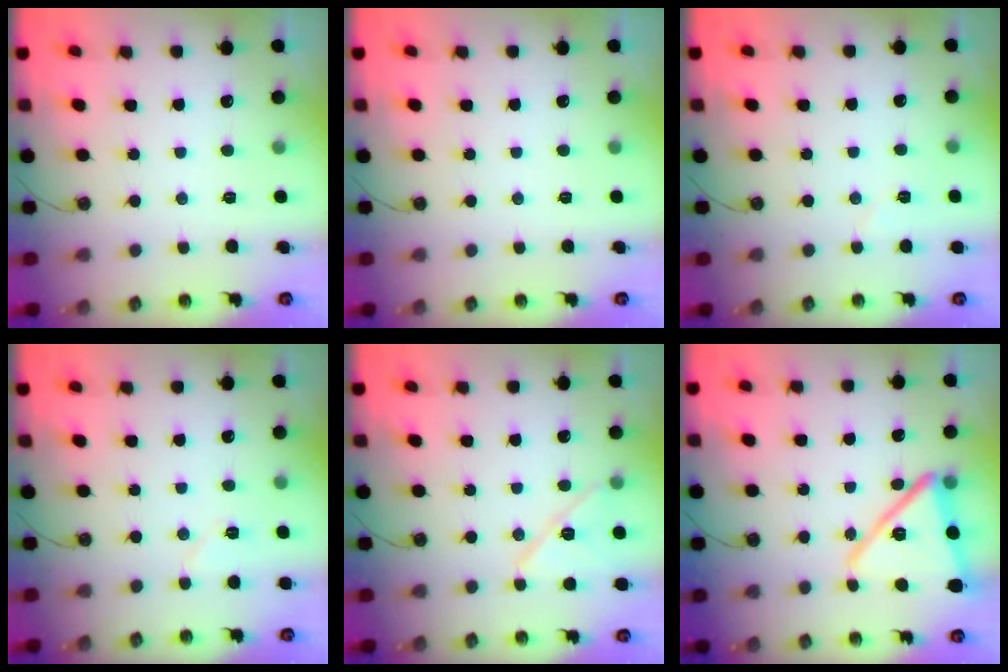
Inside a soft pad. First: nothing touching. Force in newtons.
{"total": 0.0}
{"total": 3.7, "press": 3.5, "slide": 0.9}
{"total": 5.7, "press": 5.1, "slide": 2.5}
{"total": 12.0, "press": 11.9, "slide": 0.9}
{"total": 17.7, "press": 17.5, "slide": 2.6}